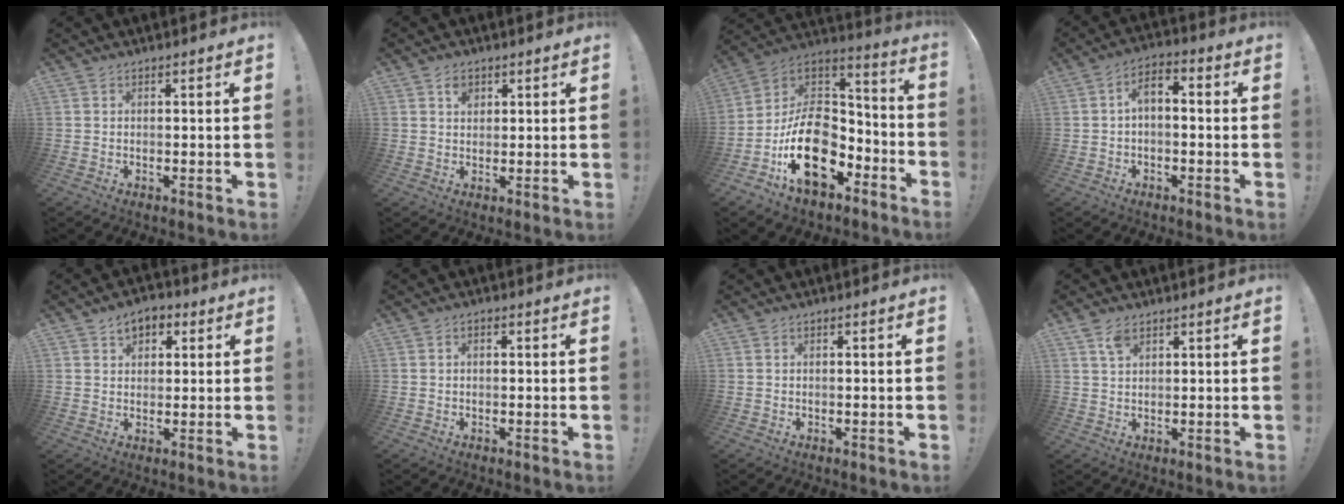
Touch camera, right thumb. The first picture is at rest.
{"total": 2.9, "force": [1.5, 2.2, 1.2], "torque": [0.002, -0.012, 0.021]}
{"total": 21.8, "force": [-8.1, 15.5, 12.9], "torque": [-0.226, 0.037, -0.115]}
{"total": 4.7, "force": [-0.9, 2.9, 3.6], "torque": [-0.065, 0.005, -0.019]}
{"total": 5.6, "force": [2.4, 4.3, 2.8], "torque": [-0.034, -0.002, 0.043]}
{"total": 1.2, "force": [-0.5, 0.8, 0.7], "torque": [-0.012, 0.005, -0.009]}
{"total": 1.1, "force": [-0.3, 1.0, 0.0], "torque": [0.000, 0.003, -0.006]}
{"total": 3.9, "force": [2.4, 1.9, 2.4], "torque": [-0.036, -0.008, 0.043]}